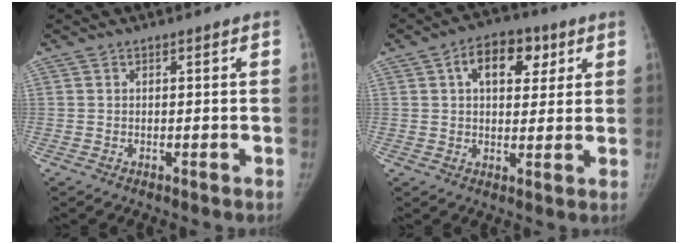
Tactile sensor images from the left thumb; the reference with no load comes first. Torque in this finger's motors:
{"motor_torque": [0.79, 1.37, 0.31, -0.33, 0.28]}